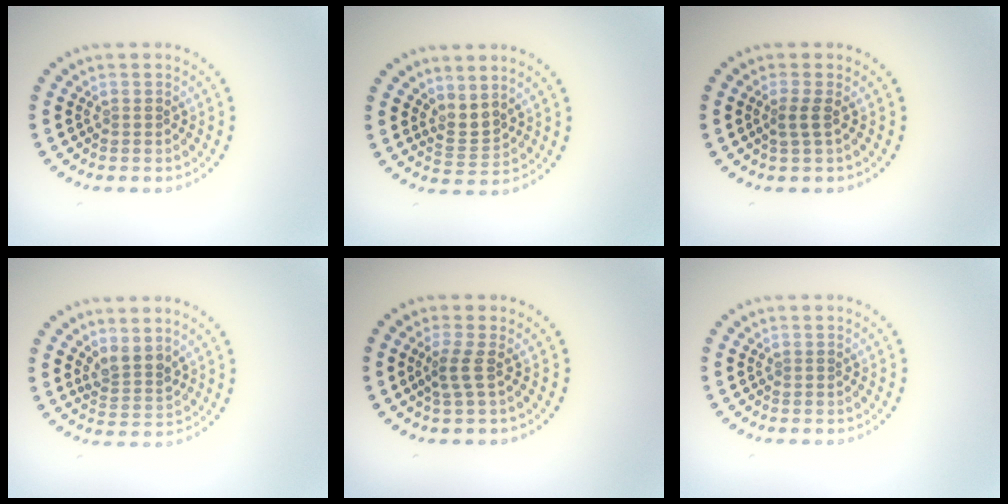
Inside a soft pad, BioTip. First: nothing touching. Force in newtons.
{"total": 1.9, "press": 1.3, "slide": 1.4}
{"total": 1.4, "press": 1.0, "slide": 1.0}
{"total": 2.3, "press": 1.8, "slide": 1.5}
{"total": 1.9, "press": 1.2, "slide": 1.4}
{"total": 0.0}